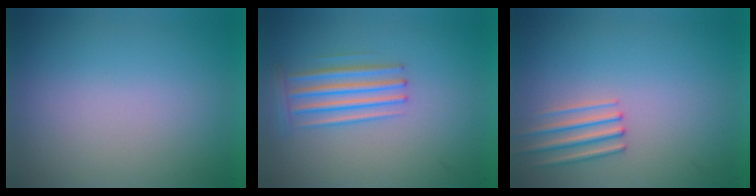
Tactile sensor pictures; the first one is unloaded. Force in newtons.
{"total": 2.9}
{"total": 2.4}